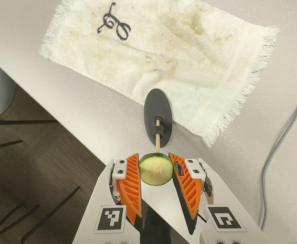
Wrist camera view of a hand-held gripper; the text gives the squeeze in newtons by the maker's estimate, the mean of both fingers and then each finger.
{"total": 9.3, "left": 9.0, "right": 9.6}